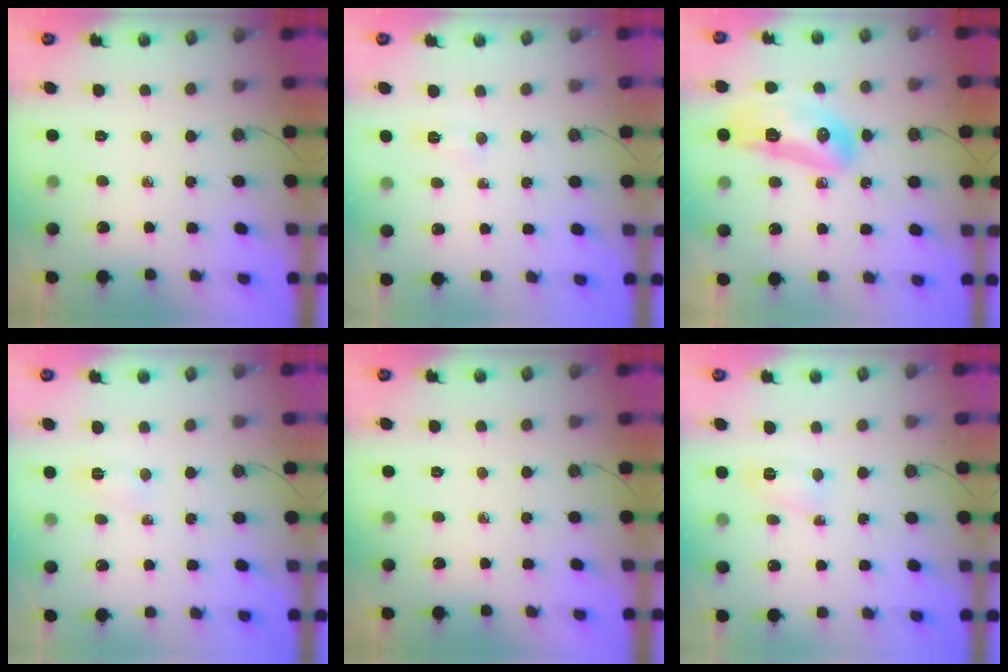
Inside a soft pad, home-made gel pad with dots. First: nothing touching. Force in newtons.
{"total": 3.2, "press": 3.2, "slide": 0.4}
{"total": 13.5, "press": 13.3, "slide": 2.4}
{"total": 3.0, "press": 2.8, "slide": 1.1}
{"total": 0.0}
{"total": 3.9, "press": 3.9, "slide": 0.5}